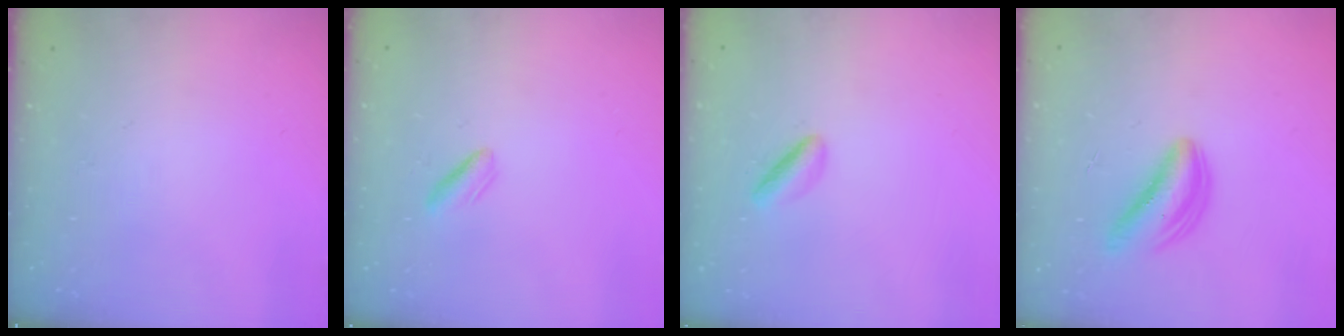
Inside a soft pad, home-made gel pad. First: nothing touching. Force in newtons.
{"total": 2.1, "press": 2.0, "slide": 0.7}
{"total": 2.5, "press": 2.5, "slide": 0.5}
{"total": 5.1, "press": 5.0, "slide": 0.9}